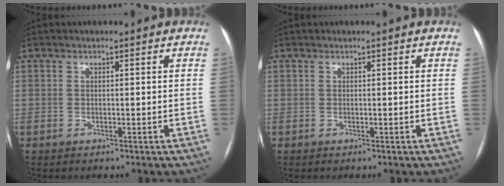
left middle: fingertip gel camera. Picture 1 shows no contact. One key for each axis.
{"total": 0.0}